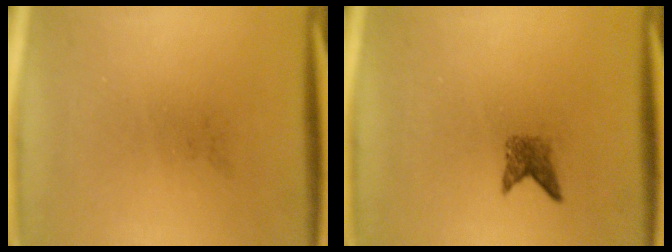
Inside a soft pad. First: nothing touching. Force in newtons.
{"total": 1.9}